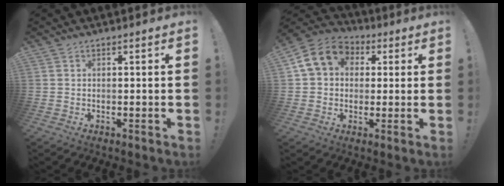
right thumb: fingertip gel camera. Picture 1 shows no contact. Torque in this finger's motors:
{"motor_torque": [0.23, 0.34, 0.07, 0.05, 0.05]}